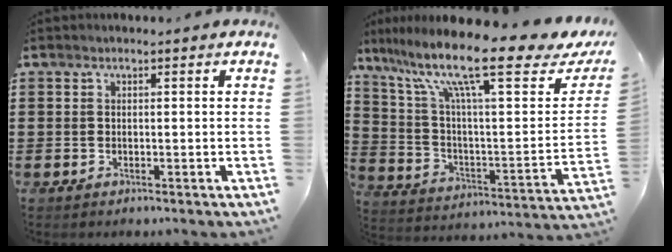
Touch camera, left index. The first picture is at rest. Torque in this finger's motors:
{"motor_torque": [2.02, -0.12, 1.05, 0.21]}